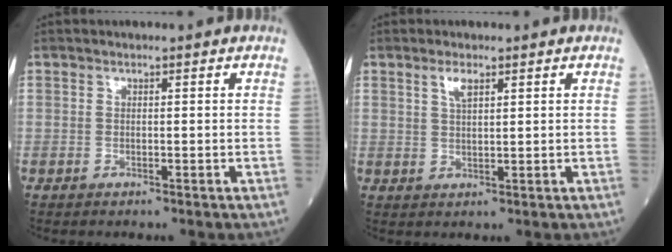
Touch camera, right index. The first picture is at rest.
{"total": 2.5, "force": [1.5, 0.6, 1.9], "torque": [-0.043, 0.001, 0.031]}